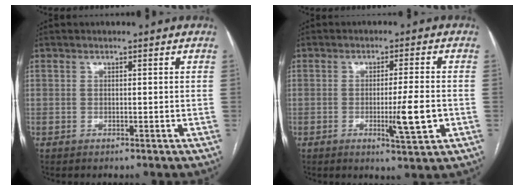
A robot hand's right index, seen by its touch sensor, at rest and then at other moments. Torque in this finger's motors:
{"motor_torque": [0.26, 0.42, 0.10, 0.04]}